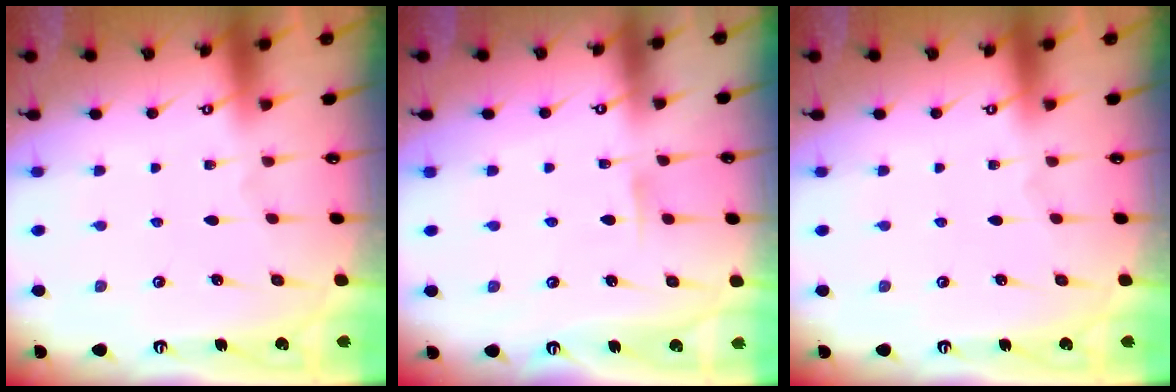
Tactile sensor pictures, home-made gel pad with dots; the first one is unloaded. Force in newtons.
{"total": 3.2, "press": 3.2, "slide": 0.4}
{"total": 0.0}